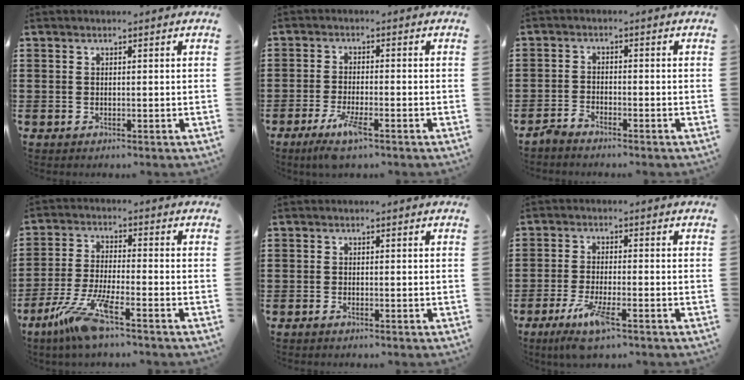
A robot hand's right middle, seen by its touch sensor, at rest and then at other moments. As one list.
[{"total": 4.8, "force": [-2.9, 0.6, 3.7], "torque": [-0.078, -0.011, -0.053]}, {"total": 2.3, "force": [-2.3, 0.1, 0.5], "torque": [-0.027, -0.001, -0.051]}, {"total": 8.5, "force": [-5.7, 0.5, 6.2], "torque": [-0.145, -0.019, -0.112]}, {"total": 0.5, "force": [-0.4, 0.1, 0.3], "torque": [-0.008, -0.003, -0.007]}, {"total": 6.1, "force": [-3.5, 0.9, 4.9], "torque": [-0.101, -0.016, -0.063]}]